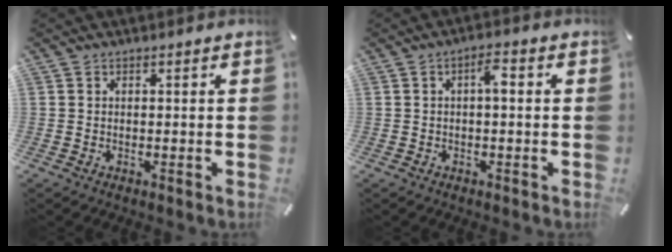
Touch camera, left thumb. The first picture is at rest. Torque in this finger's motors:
{"motor_torque": [0.40, 1.34, 0.68, 0.13, 0.21]}